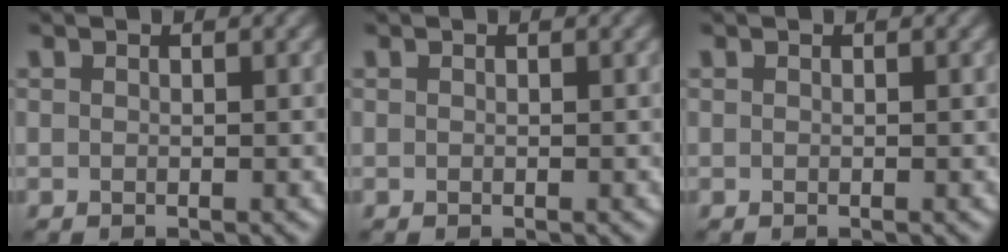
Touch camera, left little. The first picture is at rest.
{"total": 0.0}
{"total": 0.7, "force": [-0.1, -0.4, -0.6], "torque": [0.005, 0.003, 0.008]}